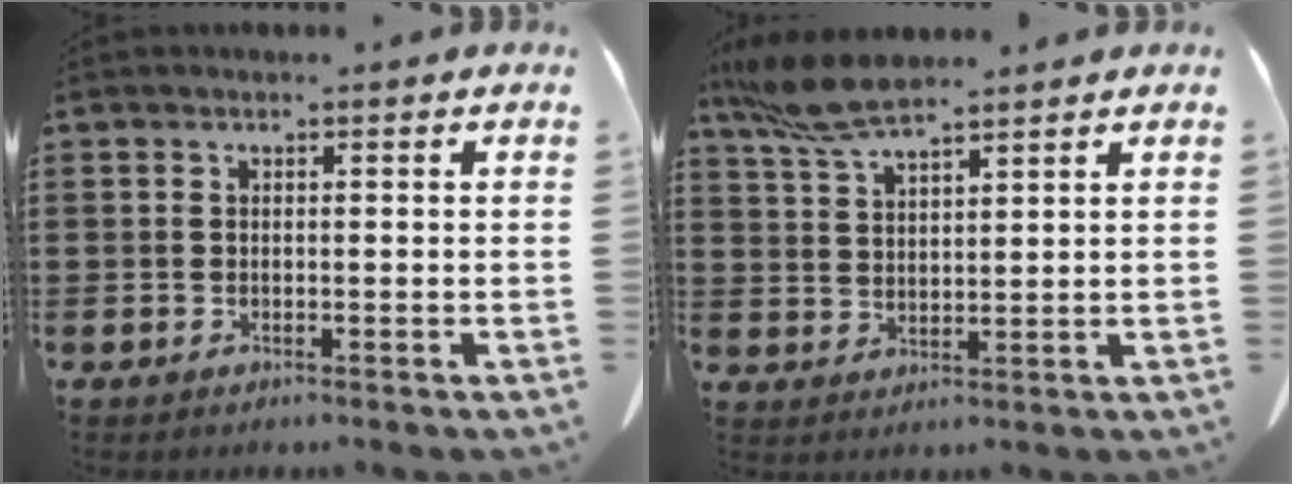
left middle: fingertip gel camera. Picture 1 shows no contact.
{"total": 7.2, "force": [5.7, 1.5, 4.2], "torque": [-0.104, -0.010, 0.106]}